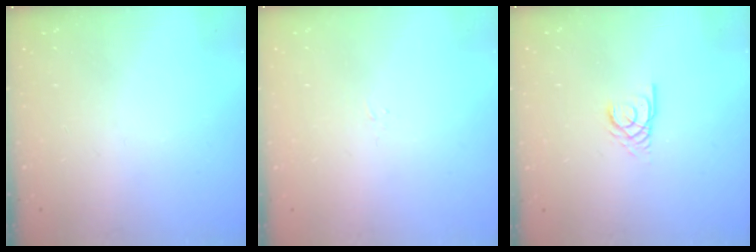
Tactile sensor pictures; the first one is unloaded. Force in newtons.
{"total": 1.6, "press": 1.5, "slide": 0.3}
{"total": 2.8, "press": 2.8, "slide": 0.1}